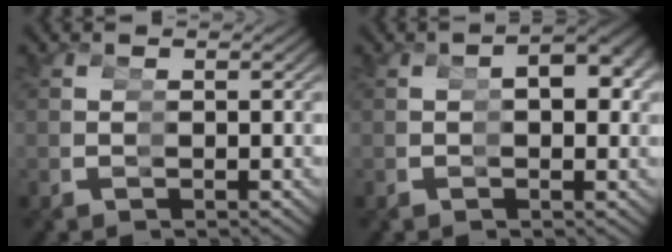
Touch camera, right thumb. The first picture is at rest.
{"total": 4.0, "force": [0.3, 2.2, 3.3], "torque": [-0.040, 0.005, 0.001]}